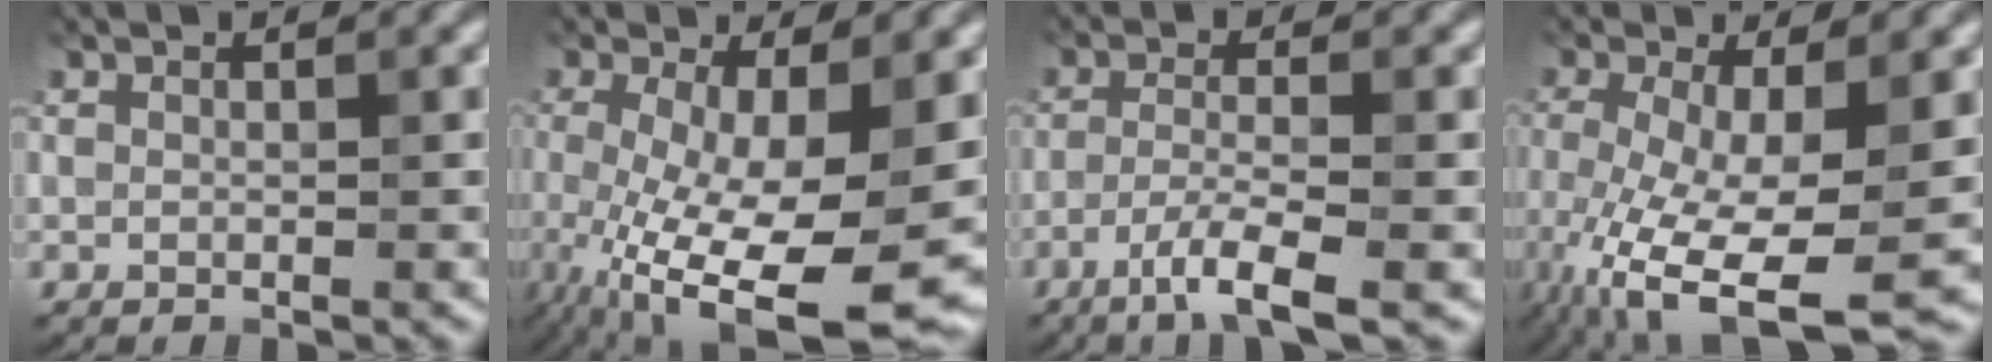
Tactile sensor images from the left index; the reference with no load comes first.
{"total": 13.9, "force": [-4.3, 4.6, 12.4], "torque": [-0.214, -0.033, -0.065]}
{"total": 4.1, "force": [-2.3, 0.5, 3.4], "torque": [-0.065, 0.002, -0.054]}
{"total": 11.4, "force": [-4.1, 4.1, 9.8], "torque": [-0.191, -0.033, -0.067]}